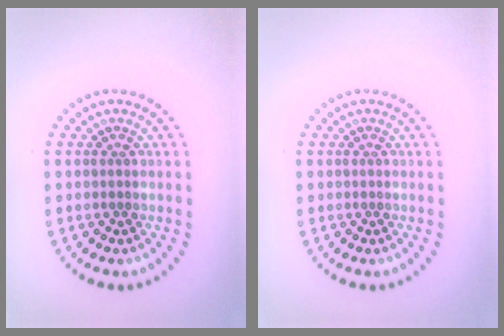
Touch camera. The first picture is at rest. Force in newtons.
{"total": 0.0}